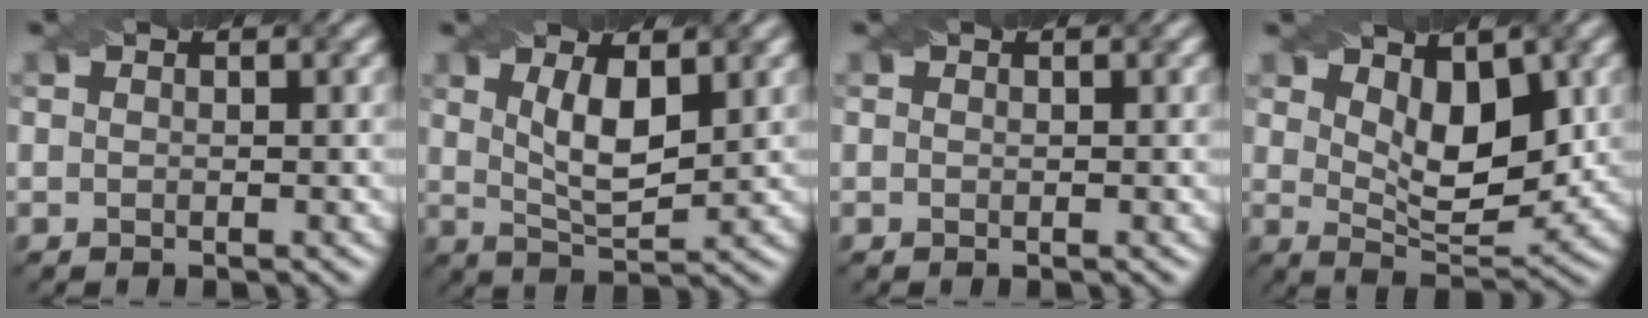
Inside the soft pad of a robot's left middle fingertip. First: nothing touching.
{"total": 4.5, "force": [1.4, 1.5, 4.0], "torque": [-0.082, -0.006, 0.029]}
{"total": 0.0}
{"total": 6.0, "force": [2.0, 2.9, 4.9], "torque": [-0.077, -0.011, 0.036]}